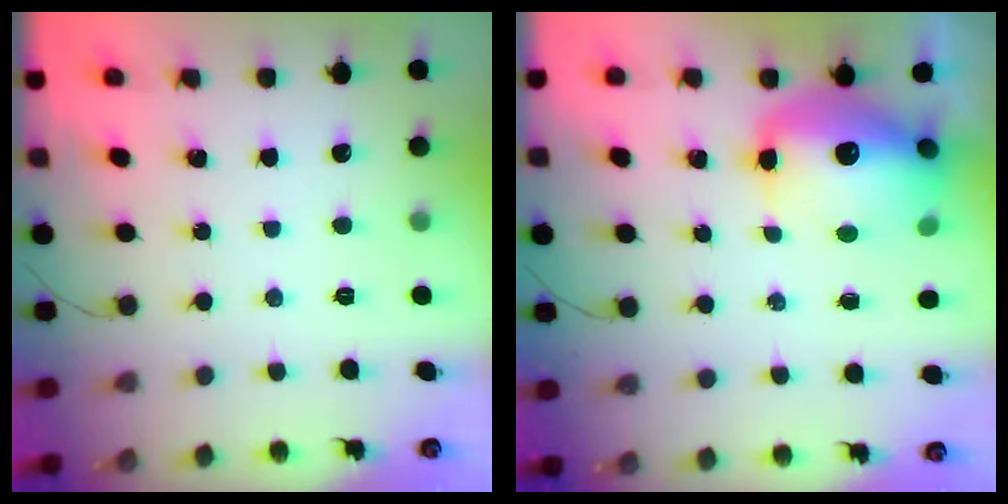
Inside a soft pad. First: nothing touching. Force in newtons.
{"total": 14.6, "press": 14.2, "slide": 3.2}